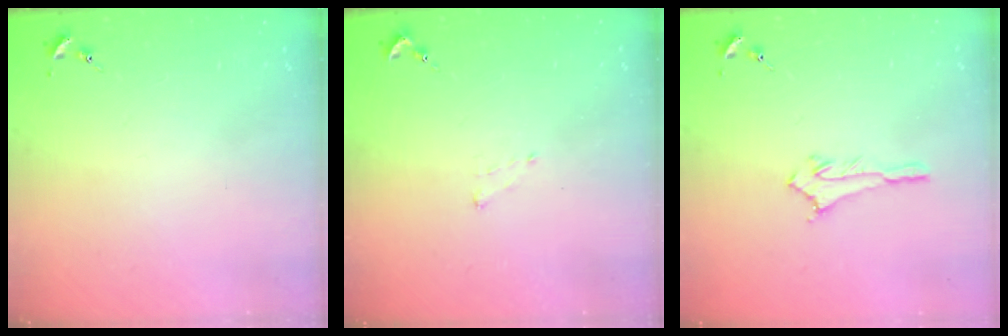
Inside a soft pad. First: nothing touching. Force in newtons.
{"total": 4.1, "press": 4.1, "slide": 0.5}
{"total": 2.8, "press": 2.8, "slide": 0.4}